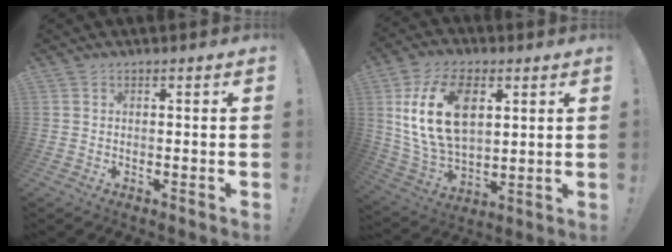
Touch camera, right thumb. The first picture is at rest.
{"total": 19.9, "force": [5.9, 12.6, 14.2], "torque": [-0.279, -0.012, 0.101]}